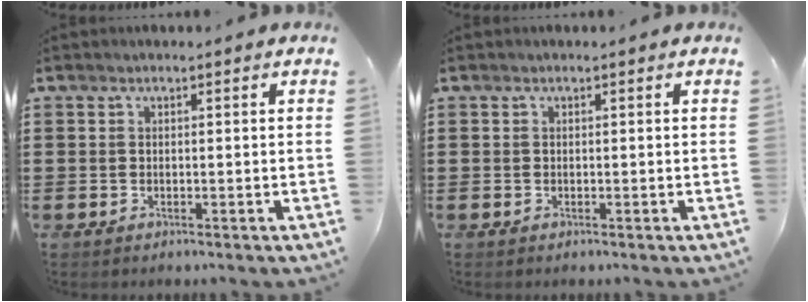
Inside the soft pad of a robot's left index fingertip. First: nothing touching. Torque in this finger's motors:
{"motor_torque": [-0.02, 0.01, 0.00, 0.00]}